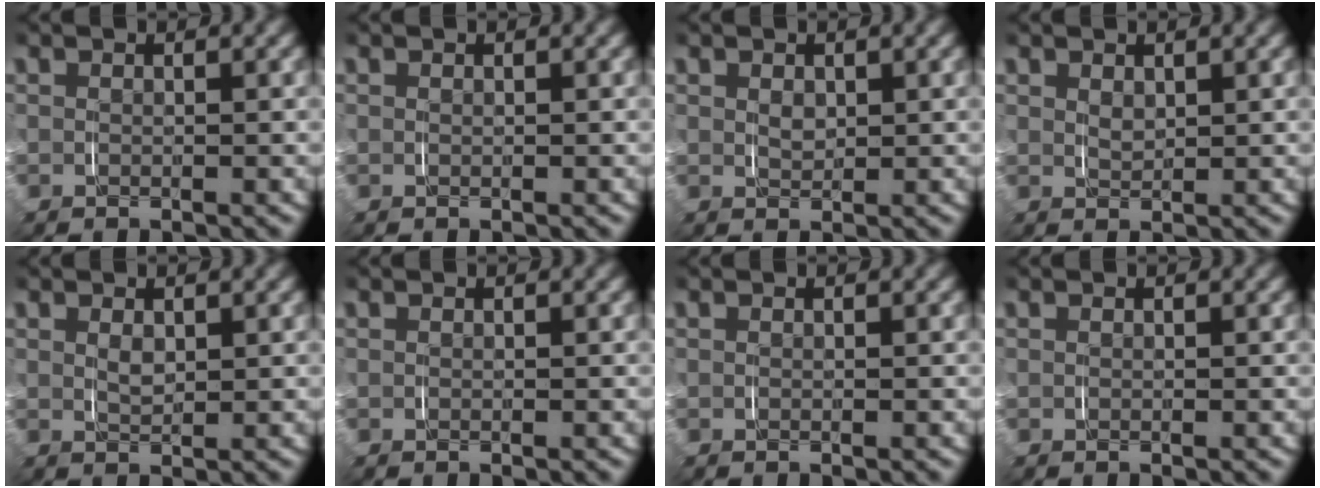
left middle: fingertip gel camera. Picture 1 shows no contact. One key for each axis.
{"total": 0.0}
{"total": 1.1, "fx": 0.4, "fy": 0.8, "fz": 0.6, "tx": -0.014, "ty": -0.008, "tz": 0.013}
{"total": 1.0, "fx": 0.8, "fy": 0.5, "fz": 0.5, "tx": -0.015, "ty": -0.009, "tz": 0.021}
{"total": 1.1, "fx": 0.5, "fy": 0.5, "fz": 0.8, "tx": -0.019, "ty": -0.010, "tz": 0.015}
{"total": 0.0}
{"total": 0.0}
{"total": 0.0}